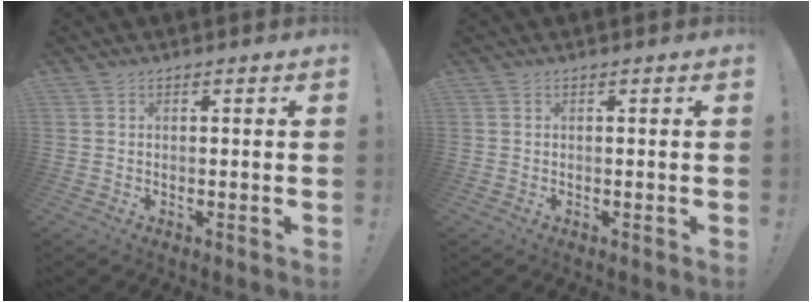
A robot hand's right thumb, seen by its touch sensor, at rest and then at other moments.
{"total": 0.0}